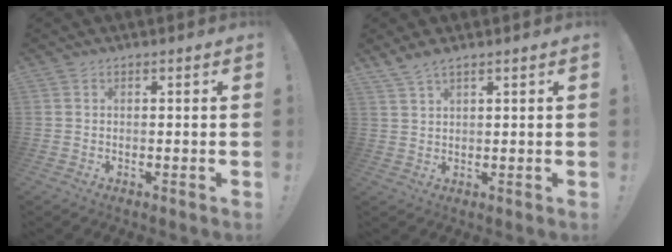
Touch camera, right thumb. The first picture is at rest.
{"total": 3.4, "force": [2.7, 0.3, 1.9], "torque": [-0.046, -0.011, 0.051]}